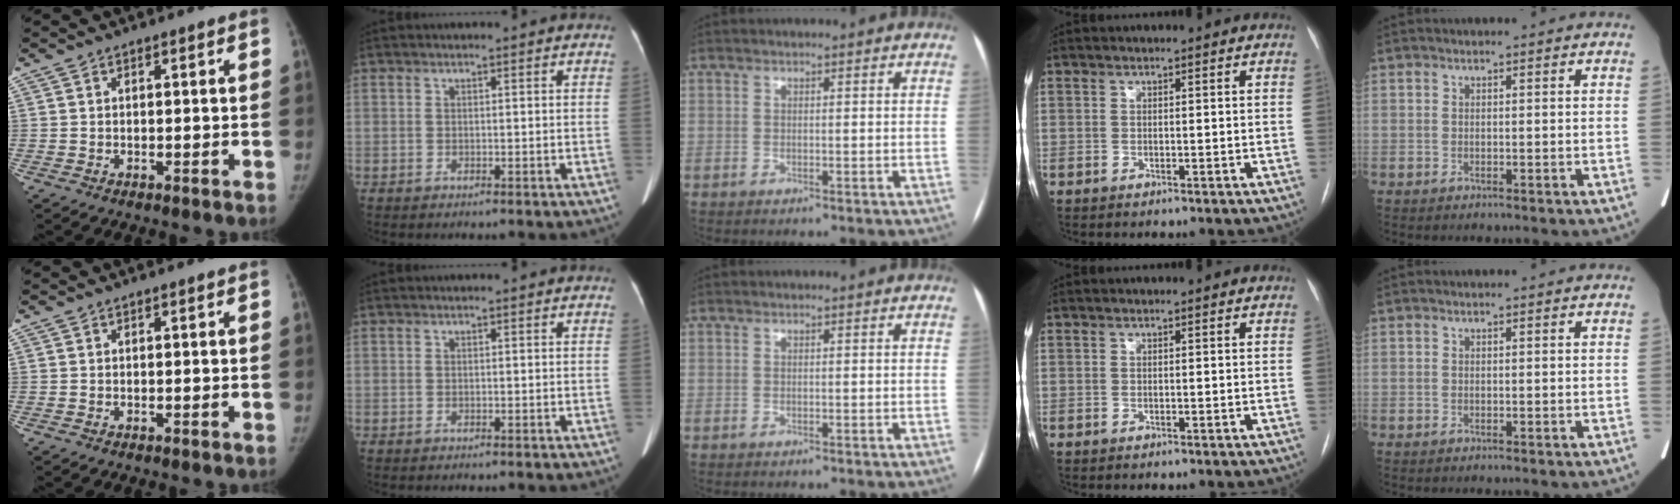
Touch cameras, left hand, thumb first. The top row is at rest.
{}